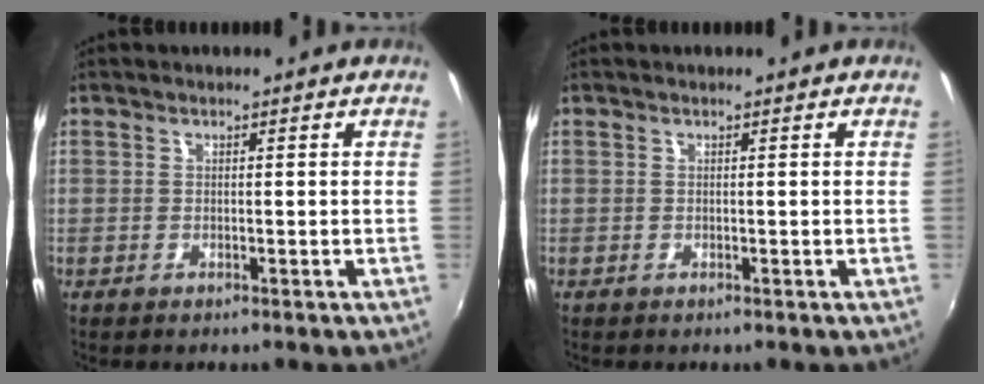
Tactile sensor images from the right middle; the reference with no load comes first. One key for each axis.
{"total": 0.0}